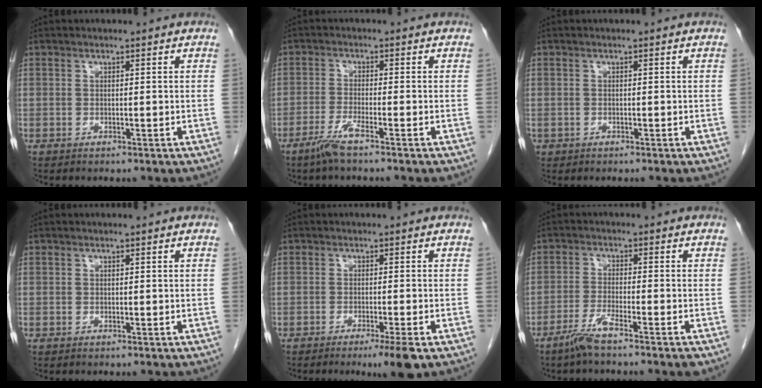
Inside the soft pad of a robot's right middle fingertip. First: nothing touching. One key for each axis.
{"total": 3.7, "fx": -2.7, "fy": -0.4, "fz": 2.6, "tx": -0.059, "ty": -0.010, "tz": -0.058}
{"total": 0.7, "fx": -0.3, "fy": 0.7, "fz": 0.1, "tx": -0.011, "ty": 0.001, "tz": -0.001}
{"total": 0.0}
{"total": 4.2, "fx": -2.5, "fy": -0.3, "fz": 3.3, "tx": -0.045, "ty": -0.014, "tz": -0.038}
{"total": 4.8, "fx": -3.5, "fy": -0.5, "fz": 3.3, "tx": -0.065, "ty": -0.011, "tz": -0.072}